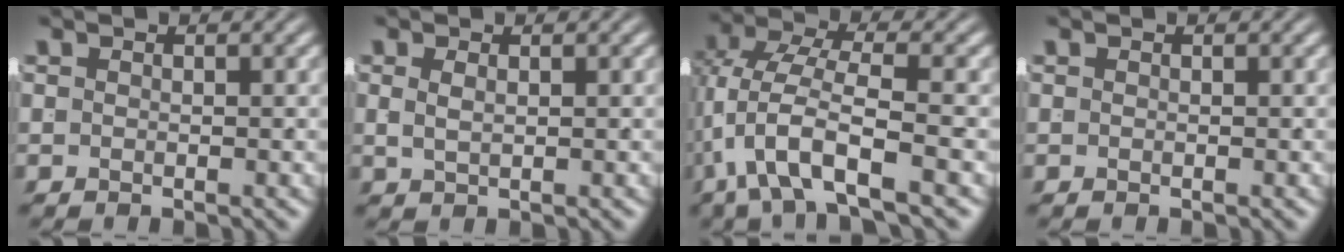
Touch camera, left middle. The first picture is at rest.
{"total": 0.9, "force": [0.4, -0.5, 0.7], "torque": [-0.007, -0.007, 0.019]}
{"total": 5.4, "force": [-1.2, 2.1, 4.8], "torque": [-0.111, -0.015, -0.012]}
{"total": 0.0}